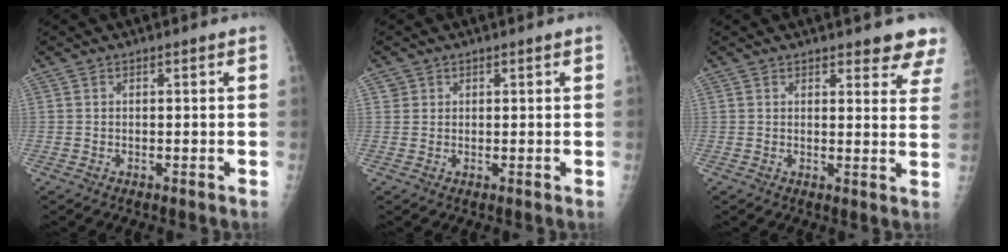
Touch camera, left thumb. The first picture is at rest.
{"total": 1.2, "force": [0.6, 1.0, 0.1], "torque": [0.013, -0.002, 0.006]}
{"total": 7.5, "force": [6.5, 2.2, 3.0], "torque": [0.004, -0.032, 0.056]}